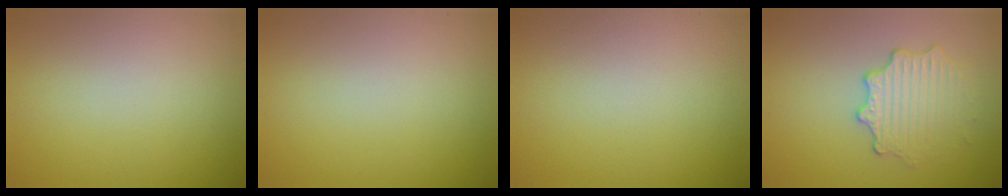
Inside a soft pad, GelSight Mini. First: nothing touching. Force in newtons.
{"total": 0.0}
{"total": 0.0}
{"total": 2.9, "press": 2.8, "slide": 0.9}